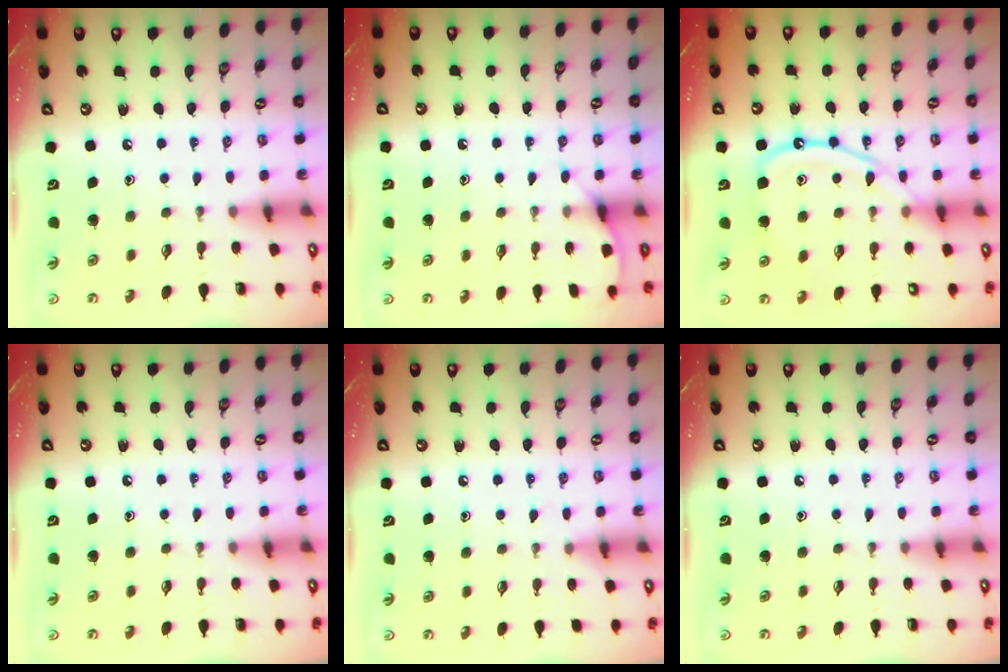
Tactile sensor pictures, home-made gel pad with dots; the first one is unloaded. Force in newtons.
{"total": 6.8, "press": 6.8, "slide": 0.7}
{"total": 12.0, "press": 11.9, "slide": 1.3}
{"total": 0.0}
{"total": 5.0, "press": 5.0, "slide": 0.7}
{"total": 0.0}